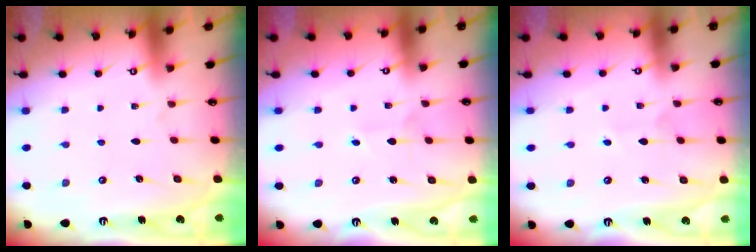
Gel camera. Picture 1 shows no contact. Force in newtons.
{"total": 1.6, "press": 1.5, "slide": 0.1}
{"total": 2.1, "press": 2.1, "slide": 0.2}